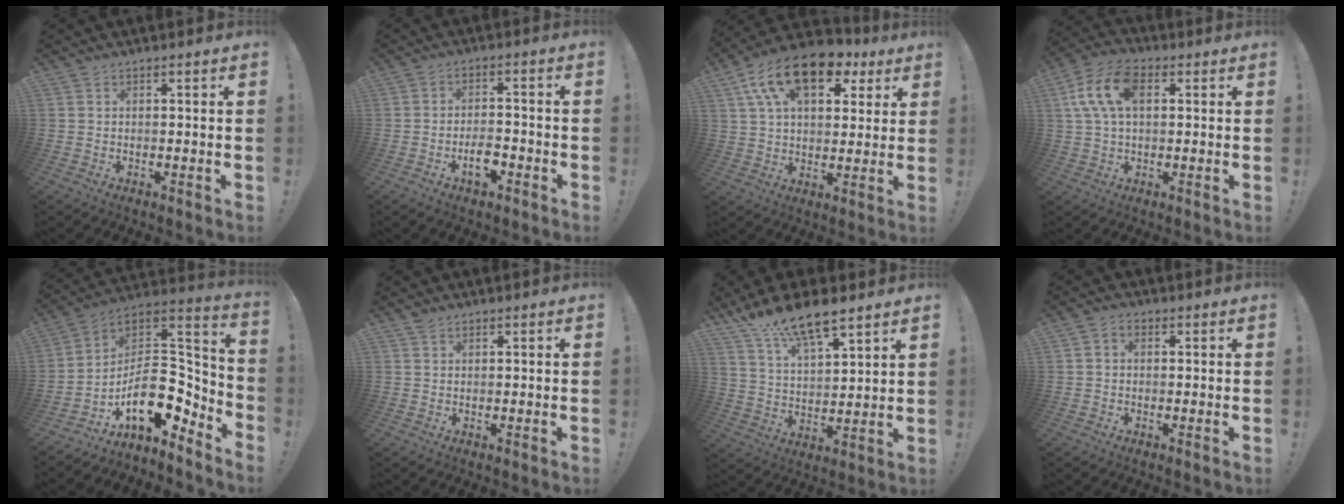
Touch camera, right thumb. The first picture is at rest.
{"total": 6.1, "force": [-3.3, 2.9, 4.2], "torque": [-0.065, 0.011, -0.058]}
{"total": 18.0, "force": [9.2, 10.0, 11.7], "torque": [-0.194, -0.037, 0.166]}
{"total": 13.4, "force": [3.3, 8.1, 10.0], "torque": [-0.193, 0.009, 0.065]}
{"total": 19.1, "force": [-4.3, 11.6, 14.5], "torque": [-0.230, 0.006, -0.063]}
{"total": 1.0, "force": [0.9, 0.4, 0.3], "torque": [-0.004, -0.002, 0.016]}
{"total": 13.5, "force": [10.6, 4.3, 7.2], "torque": [-0.127, -0.072, 0.190]}
{"total": 2.1, "force": [0.0, 1.6, 1.3], "torque": [-0.021, 0.003, -0.002]}